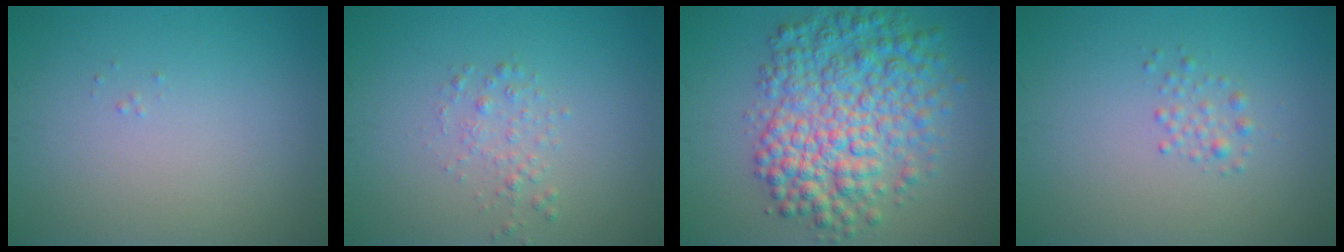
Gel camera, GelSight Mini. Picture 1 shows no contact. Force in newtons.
{"total": 1.4, "press": 1.4, "slide": 0.1}
{"total": 8.7, "press": 8.7, "slide": 0.1}
{"total": 1.3, "press": 1.3, "slide": 0.1}